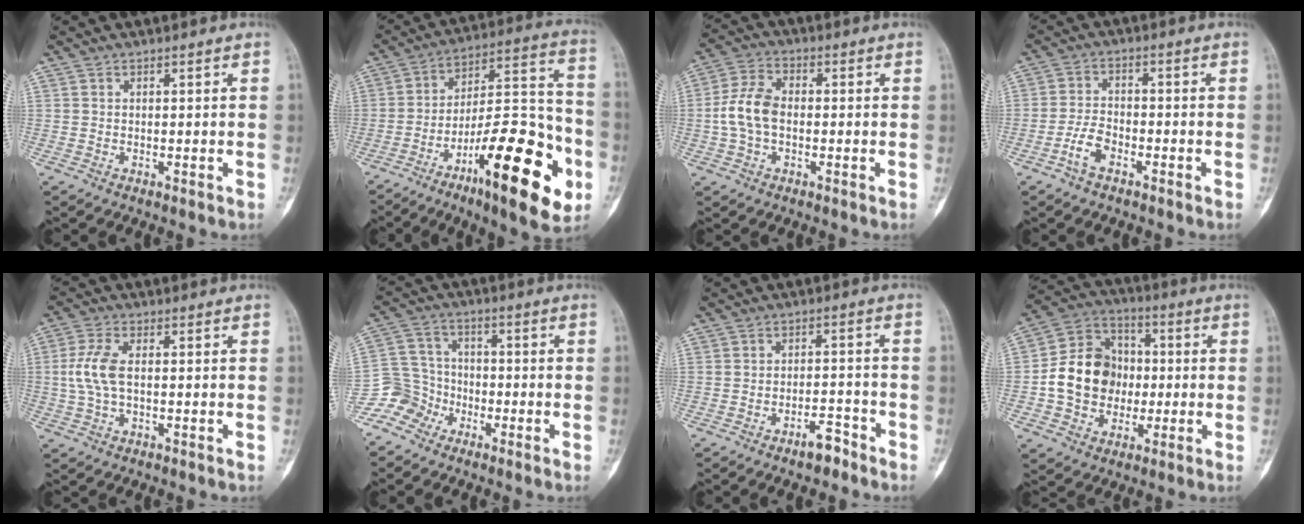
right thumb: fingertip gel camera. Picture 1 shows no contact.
{"total": 25.7, "force": [-10.8, 7.6, 22.1], "torque": [-0.309, 0.062, -0.163]}
{"total": 8.1, "force": [-0.7, 5.1, 6.3], "torque": [-0.131, 0.022, -0.020]}
{"total": 4.7, "force": [-2.8, 2.4, 3.0], "torque": [-0.055, 0.020, -0.056]}
{"total": 6.5, "force": [0.2, 3.2, 5.7], "torque": [-0.142, 0.009, 0.001]}
{"total": 7.3, "force": [-4.8, 5.6, 0.4], "torque": [0.019, 0.043, -0.109]}
{"total": 4.1, "force": [-3.0, 1.6, 2.2], "torque": [-0.026, 0.026, -0.048]}
{"total": 14.4, "force": [-1.1, 12.1, 7.9], "torque": [-0.108, 0.030, -0.024]}